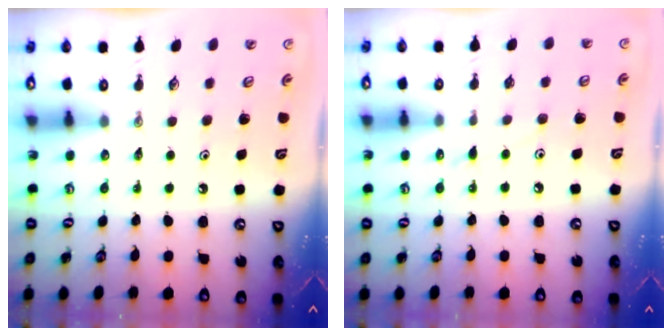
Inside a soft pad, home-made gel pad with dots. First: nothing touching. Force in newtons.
{"total": 4.9, "press": 4.8, "slide": 0.6}